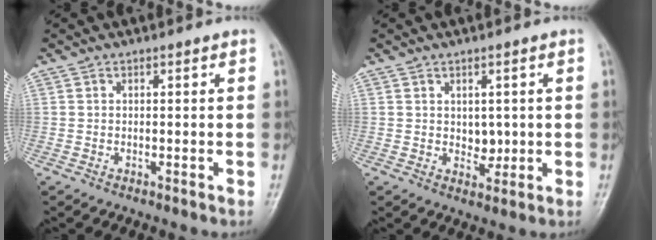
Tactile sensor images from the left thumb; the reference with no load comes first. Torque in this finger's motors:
{"motor_torque": [-0.01, 0.13, -0.04, 0.12, 0.00]}